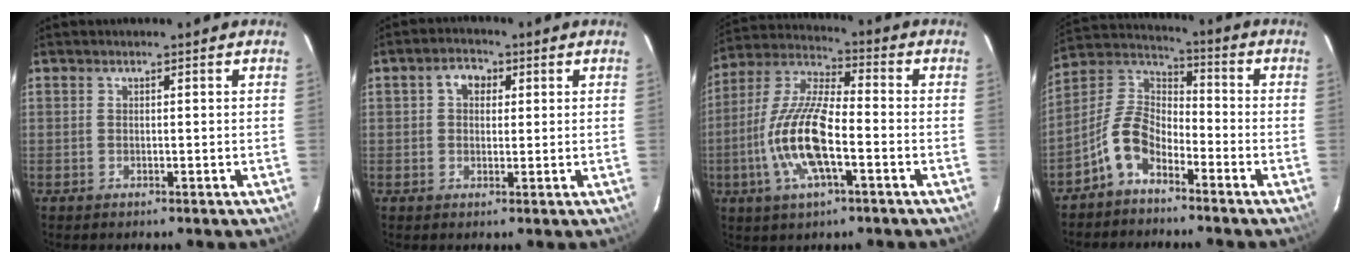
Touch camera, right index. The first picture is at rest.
{"total": 3.7, "force": [1.0, 2.9, 2.1], "torque": [-0.035, 0.016, 0.017]}
{"total": 14.6, "force": [-4.5, 4.4, 13.2], "torque": [-0.277, -0.003, -0.093]}
{"total": 9.1, "force": [-5.6, 4.8, 5.3], "torque": [-0.117, 0.025, -0.118]}